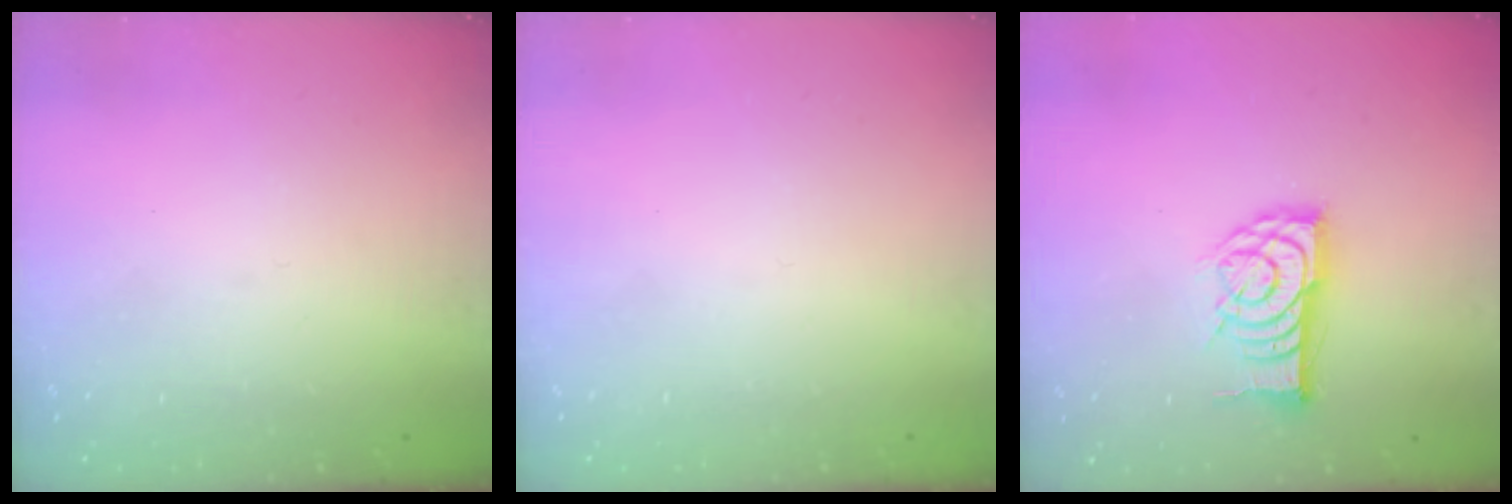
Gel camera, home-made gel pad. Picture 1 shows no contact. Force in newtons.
{"total": 1.7, "press": 1.7, "slide": 0.1}
{"total": 13.1, "press": 13.1, "slide": 0.5}